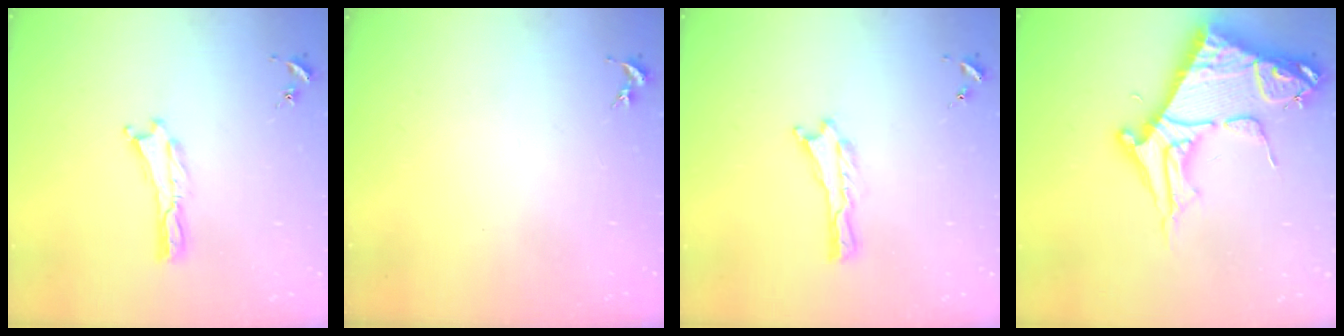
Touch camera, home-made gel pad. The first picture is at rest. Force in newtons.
{"total": 0.0}
{"total": 0.0}
{"total": 10.4, "press": 10.4, "slide": 1.1}